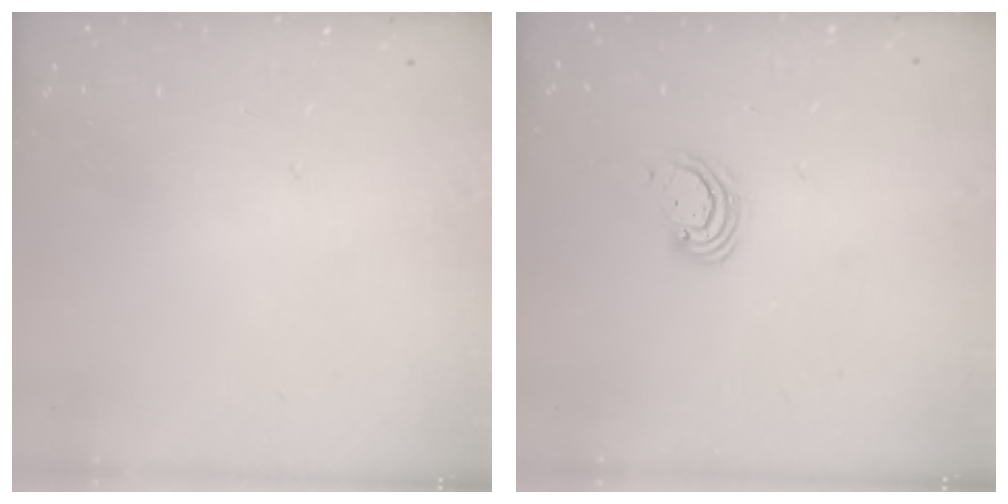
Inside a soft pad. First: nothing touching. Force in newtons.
{"total": 3.0, "press": 2.9, "slide": 0.3}